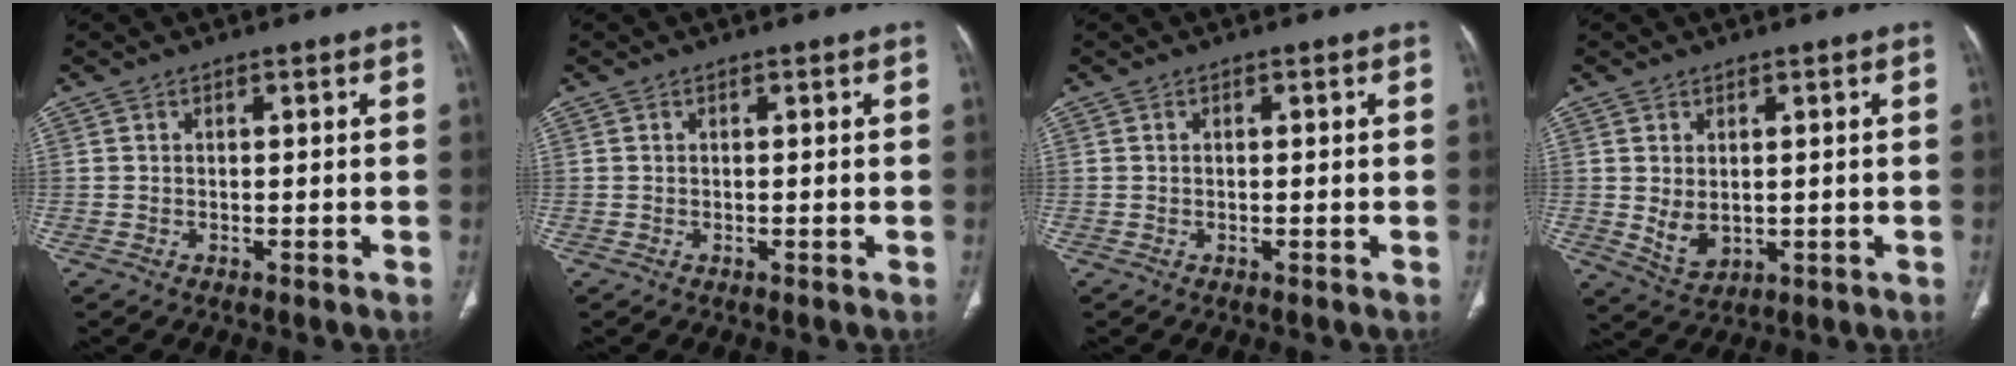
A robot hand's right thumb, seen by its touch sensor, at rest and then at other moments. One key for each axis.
{"total": 0.0}
{"total": 0.0}
{"total": 4.9, "fx": 0.3, "fy": 3.4, "fz": 3.5, "tx": -0.057, "ty": -0.011, "tz": 0.022}